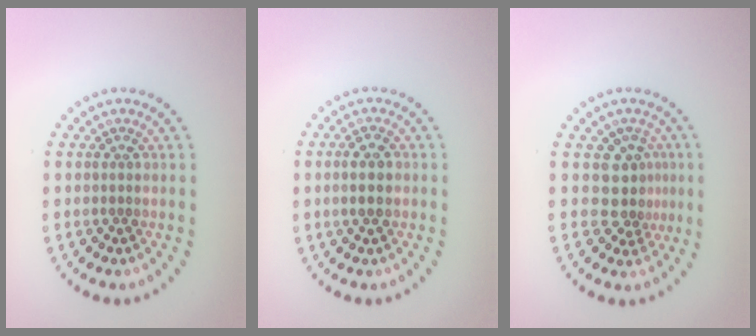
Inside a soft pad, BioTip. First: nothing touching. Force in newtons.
{"total": 2.9, "press": 2.9, "slide": 0.3}
{"total": 2.7, "press": 2.0, "slide": 1.7}